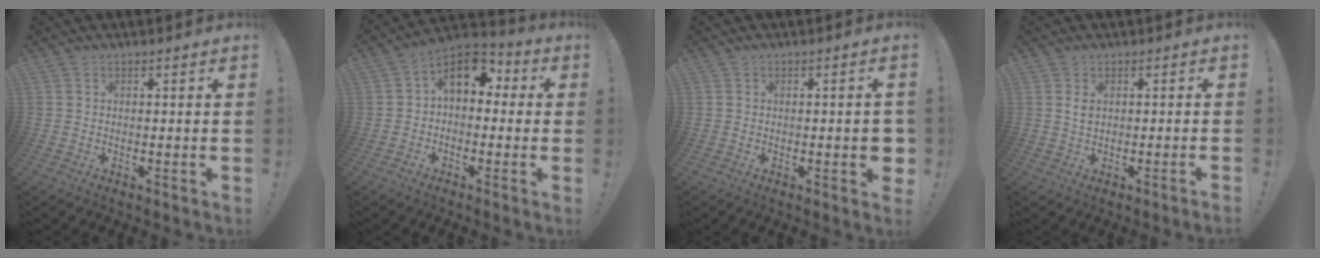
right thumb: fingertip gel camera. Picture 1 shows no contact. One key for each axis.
{"total": 10.1, "fx": 2.8, "fy": 6.7, "fz": 7.0, "tx": -0.092, "ty": -0.001, "tz": 0.057}
{"total": 3.3, "fx": -0.6, "fy": 1.0, "fz": 3.1, "tx": -0.042, "ty": 0.006, "tz": -0.007}
{"total": 1.4, "fx": -0.1, "fy": 0.4, "fz": 1.4, "tx": -0.028, "ty": 0.004, "tz": -0.003}